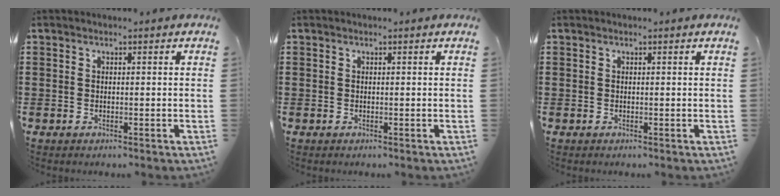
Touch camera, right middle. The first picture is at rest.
{"total": 0.0}
{"total": 0.0}